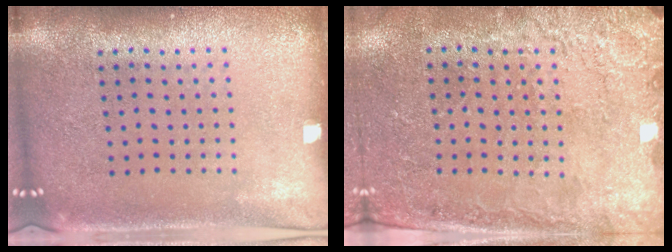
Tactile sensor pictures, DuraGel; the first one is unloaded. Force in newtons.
{"total": 2.5, "press": 2.4, "slide": 0.8}